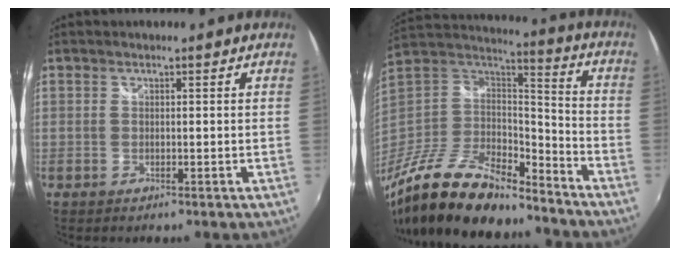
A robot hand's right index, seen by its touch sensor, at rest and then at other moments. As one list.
[{"total": 26.4, "force": [-19.6, 9.2, 15.2], "torque": [-0.308, -0.030, -0.338]}]